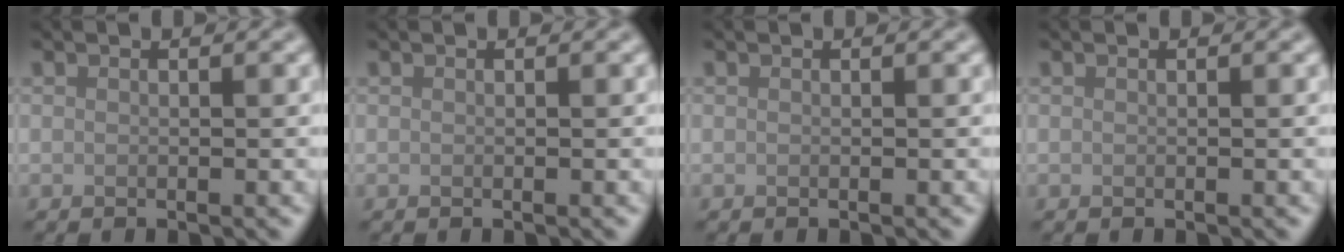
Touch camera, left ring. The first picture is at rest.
{"total": 0.0}
{"total": 0.0}
{"total": 0.0}